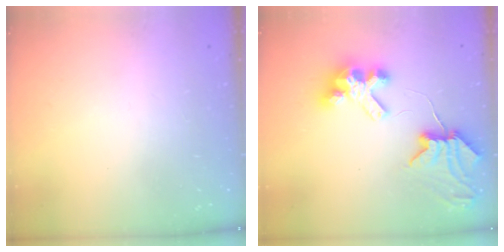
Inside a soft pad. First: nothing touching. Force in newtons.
{"total": 9.0, "press": 8.9, "slide": 1.1}